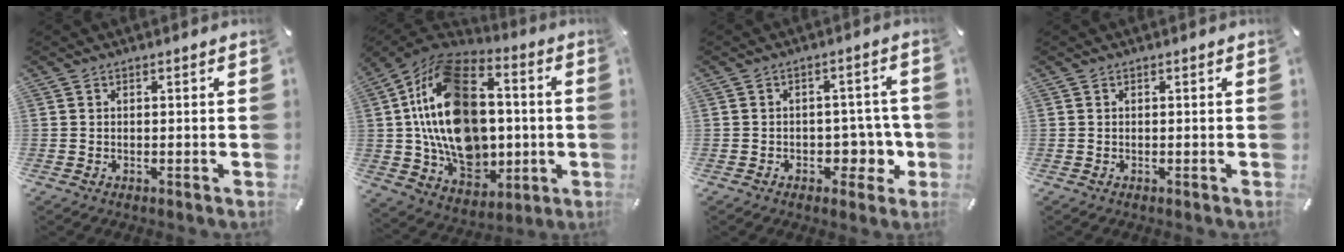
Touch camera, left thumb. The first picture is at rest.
{"total": 24.3, "force": [1.4, 17.6, 16.7], "torque": [-0.320, -0.010, 0.032]}
{"total": 7.4, "force": [-1.5, 5.7, 4.6], "torque": [-0.040, 0.002, -0.024]}
{"total": 0.0}